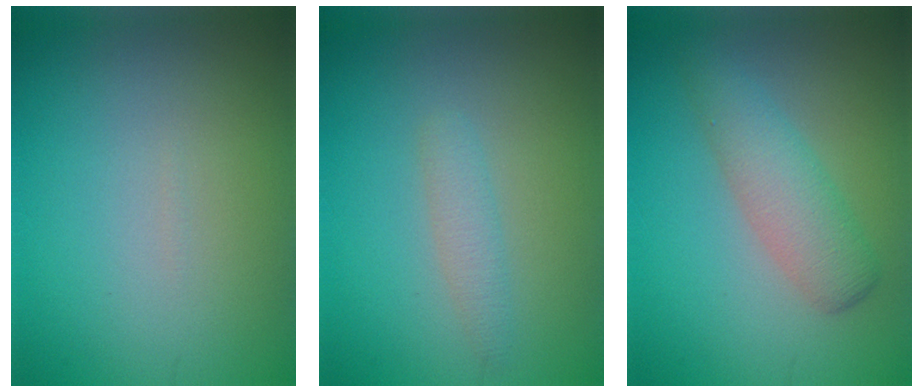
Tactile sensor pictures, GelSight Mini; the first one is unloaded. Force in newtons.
{"total": 1.6, "press": 1.6, "slide": 0.1}
{"total": 3.6, "press": 3.6, "slide": 0.1}